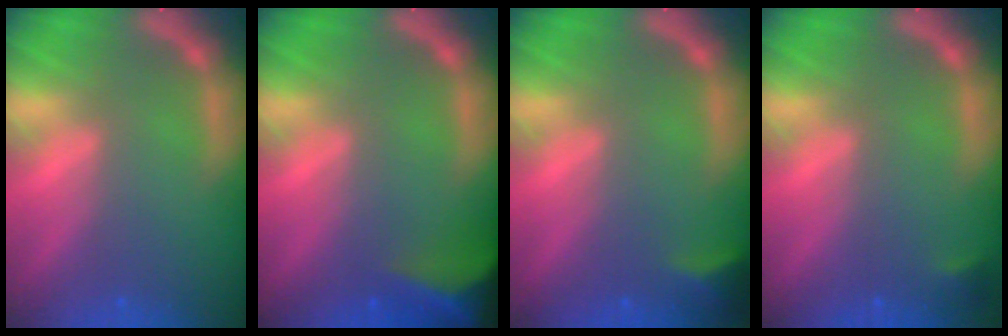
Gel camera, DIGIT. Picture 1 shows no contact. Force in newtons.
{"total": 9.5}
{"total": 2.4}
{"total": 0.9}